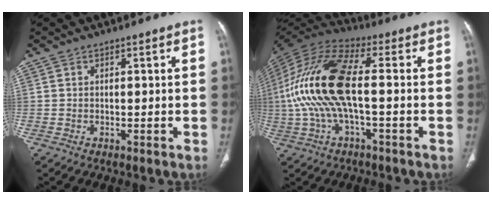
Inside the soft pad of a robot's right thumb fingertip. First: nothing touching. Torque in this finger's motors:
{"motor_torque": [2.32, 2.69, 2.44, -0.32, 0.75]}